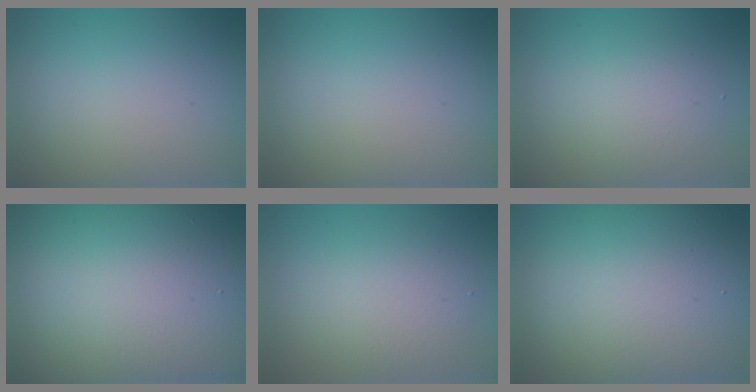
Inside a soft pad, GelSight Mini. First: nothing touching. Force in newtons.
{"total": 0.0}
{"total": 2.4, "press": 2.4, "slide": 0.1}
{"total": 23.2, "press": 23.2, "slide": 1.1}
{"total": 3.0, "press": 3.0, "slide": 0.2}
{"total": 12.3, "press": 12.3, "slide": 0.7}